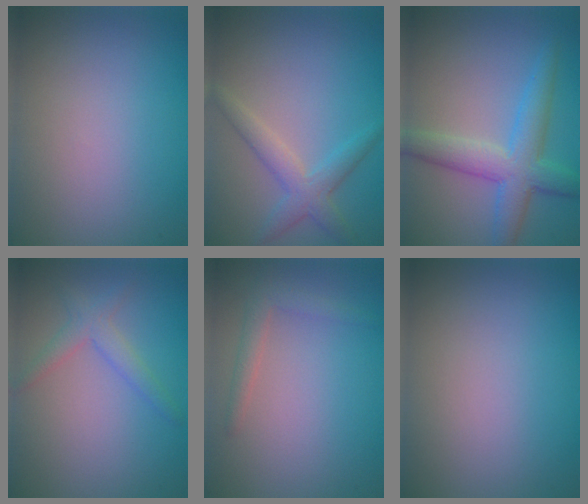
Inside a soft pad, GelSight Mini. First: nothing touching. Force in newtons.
{"total": 2.9, "press": 2.9, "slide": 0.2}
{"total": 5.3, "press": 5.3, "slide": 0.1}
{"total": 2.1, "press": 2.1, "slide": 0.1}
{"total": 1.8, "press": 1.8, "slide": 0.2}
{"total": 0.0}